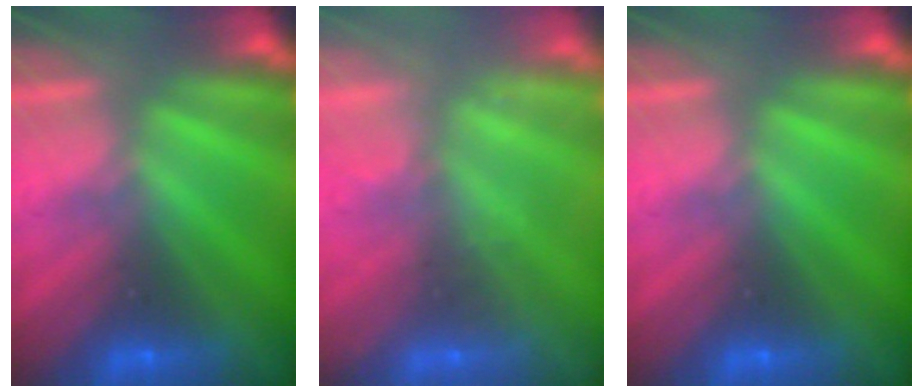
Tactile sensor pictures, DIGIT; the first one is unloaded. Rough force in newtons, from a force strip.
{"total": 2.3}
{"total": 0.0}